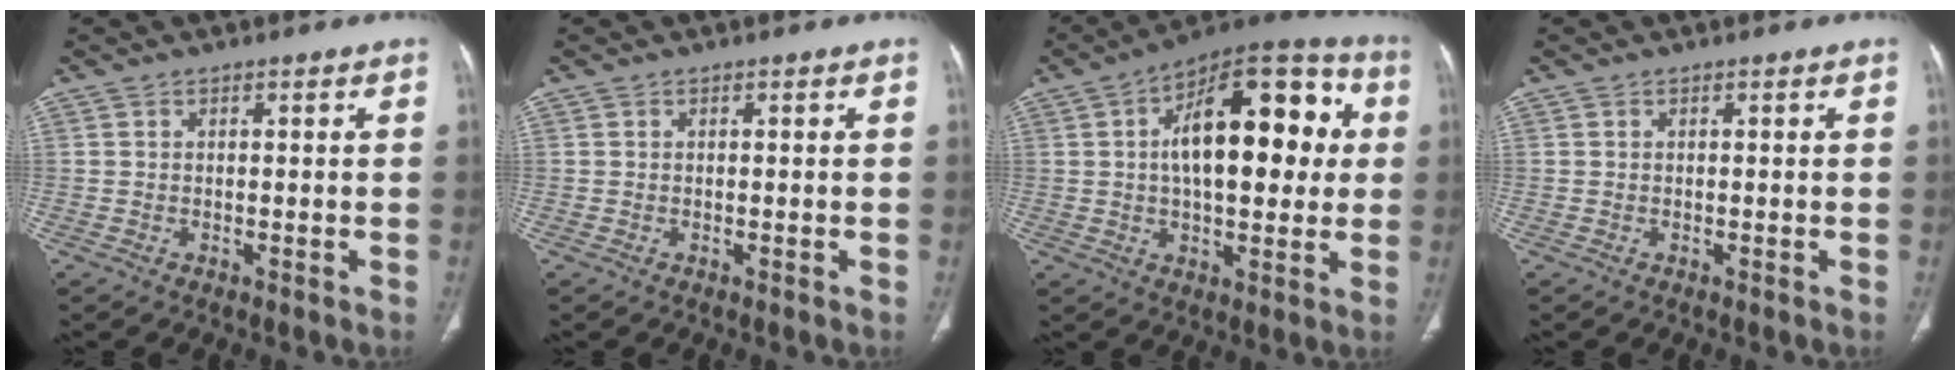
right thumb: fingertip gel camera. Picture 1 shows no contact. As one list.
[{"total": 0.0}, {"total": 22.7, "force": [3.9, 11.0, 19.5], "torque": [-0.259, 0.024, 0.048]}, {"total": 0.0}]